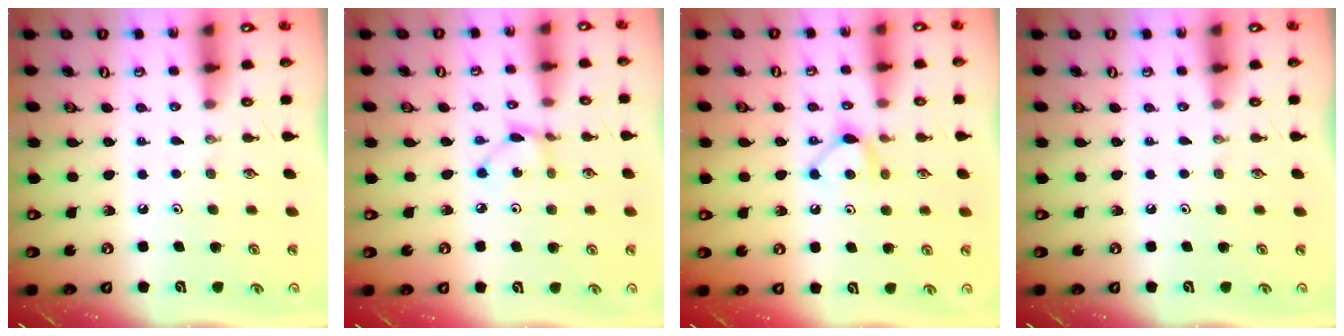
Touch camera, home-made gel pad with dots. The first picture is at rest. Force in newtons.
{"total": 2.6, "press": 2.6, "slide": 0.2}
{"total": 7.5, "press": 7.4, "slide": 1.0}
{"total": 0.0}